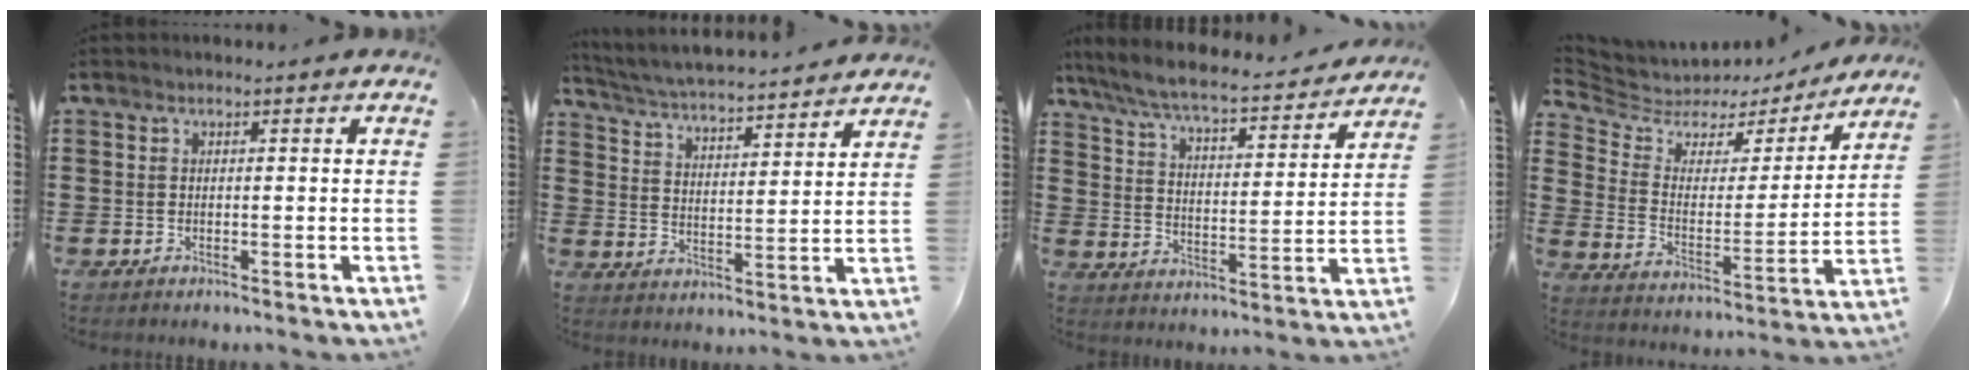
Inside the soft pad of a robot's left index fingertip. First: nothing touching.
{"total": 4.3, "force": [4.2, -0.5, 0.9], "torque": [-0.038, -0.035, 0.067]}
{"total": 6.1, "force": [5.6, 0.2, 2.4], "torque": [-0.073, -0.039, 0.089]}
{"total": 4.7, "force": [3.8, 2.6, 1.0], "torque": [-0.052, -0.027, 0.059]}